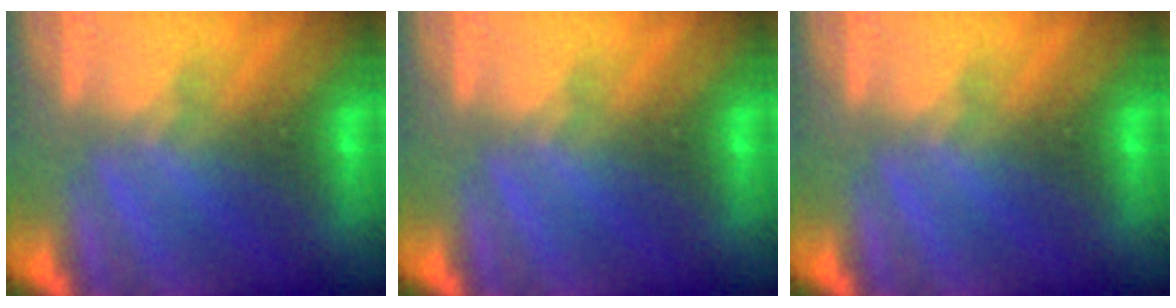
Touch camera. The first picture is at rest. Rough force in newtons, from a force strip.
{"total": 0.0}
{"total": 0.0}